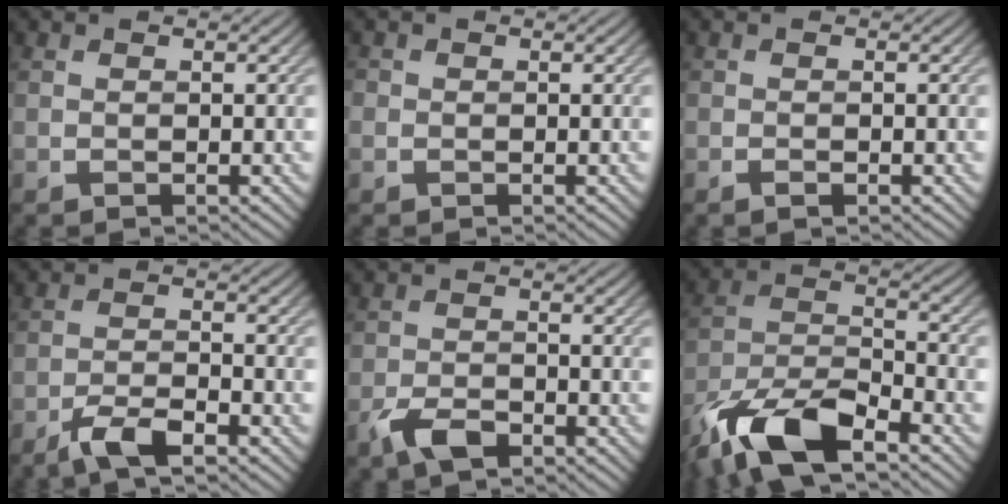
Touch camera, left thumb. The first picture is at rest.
{"total": 0.9, "force": [-0.2, 0.9, 0.1], "torque": [0.003, -0.004, -0.006]}
{"total": 0.8, "force": [-0.5, 0.3, 0.6], "torque": [-0.011, 0.000, -0.009]}
{"total": 5.0, "force": [-3.6, 1.1, 3.3], "torque": [-0.069, 0.000, -0.071]}
{"total": 3.7, "force": [-2.4, 1.8, 2.3], "torque": [-0.046, -0.003, -0.051]}
{"total": 12.3, "force": [-8.3, 4.5, 7.9], "torque": [-0.154, -0.003, -0.172]}